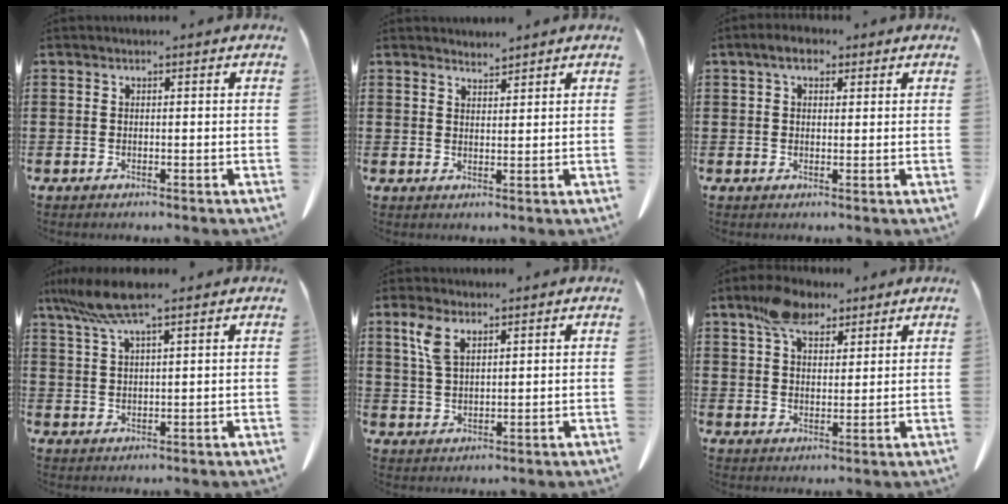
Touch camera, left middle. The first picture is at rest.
{"total": 2.1, "force": [2.1, 0.1, -0.1], "torque": [-0.004, 0.000, 0.042]}
{"total": 3.7, "force": [2.3, 1.8, 2.3], "torque": [-0.046, 0.009, 0.039]}
{"total": 6.9, "force": [4.9, 0.7, 4.7], "torque": [-0.112, -0.009, 0.088]}
{"total": 4.6, "force": [2.5, 1.9, 3.4], "torque": [-0.084, 0.004, 0.043]}
{"total": 7.2, "force": [5.1, 3.5, 3.6], "torque": [-0.081, 0.005, 0.096]}